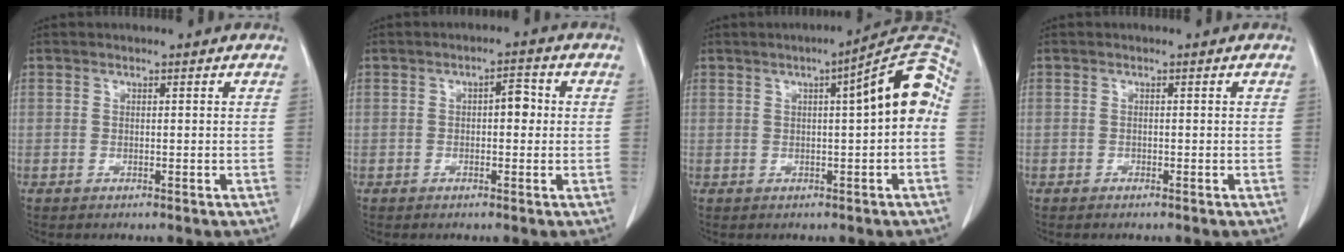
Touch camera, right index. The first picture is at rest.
{"total": 3.0, "force": [0.2, 1.3, 2.7], "torque": [-0.038, 0.013, 0.001]}
{"total": 9.7, "force": [1.2, 1.0, 9.6], "torque": [-0.120, 0.034, 0.007]}
{"total": 0.0}